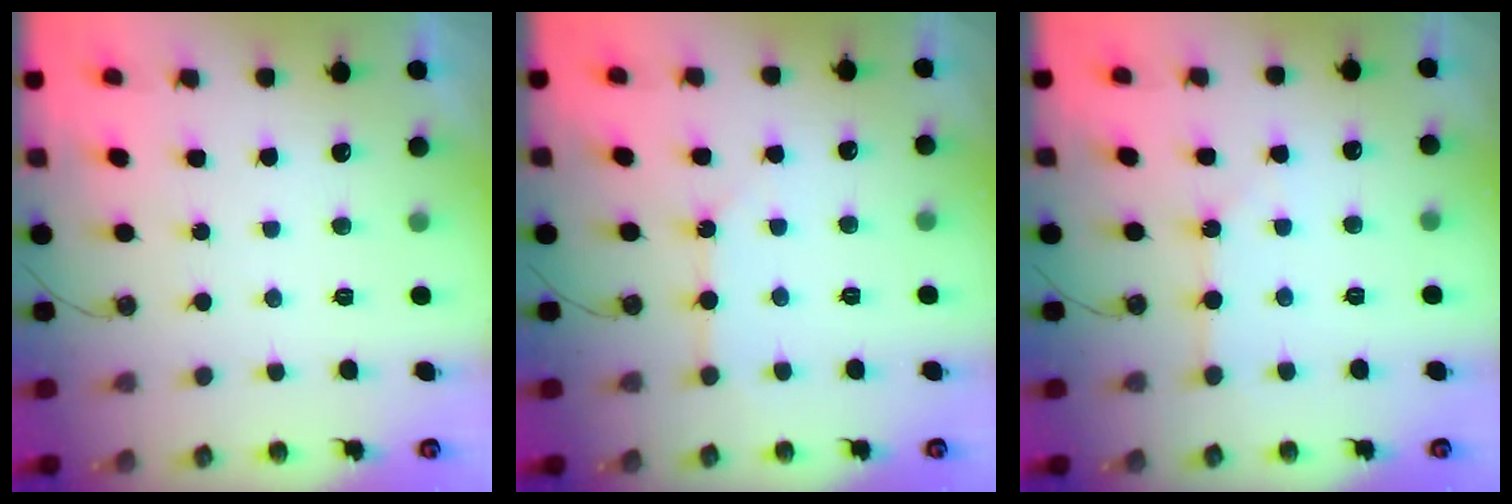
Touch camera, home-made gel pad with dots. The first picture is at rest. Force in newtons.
{"total": 2.2, "press": 2.2, "slide": 0.3}
{"total": 2.1, "press": 2.1, "slide": 0.4}